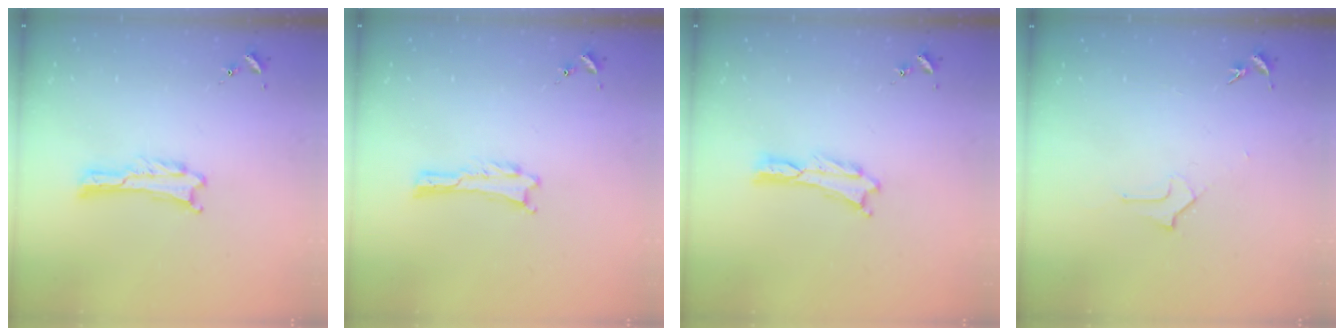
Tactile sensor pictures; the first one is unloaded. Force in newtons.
{"total": 0.0}
{"total": 0.0}
{"total": 1.6, "press": 1.6, "slide": 0.1}